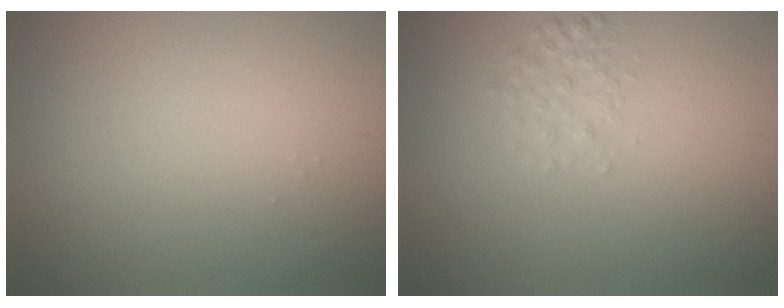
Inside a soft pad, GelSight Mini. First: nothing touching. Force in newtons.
{"total": 1.4, "press": 1.4, "slide": 0.1}